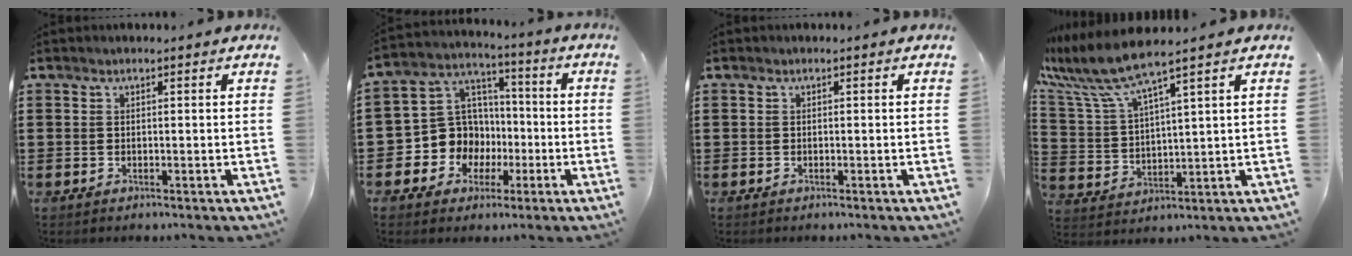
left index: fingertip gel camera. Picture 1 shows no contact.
{"total": 9.6, "force": [-2.1, 9.2, 1.9], "torque": [-0.089, 0.006, -0.034]}
{"total": 0.0}
{"total": 8.0, "force": [6.7, 0.5, 4.3], "torque": [-0.119, -0.035, 0.114]}